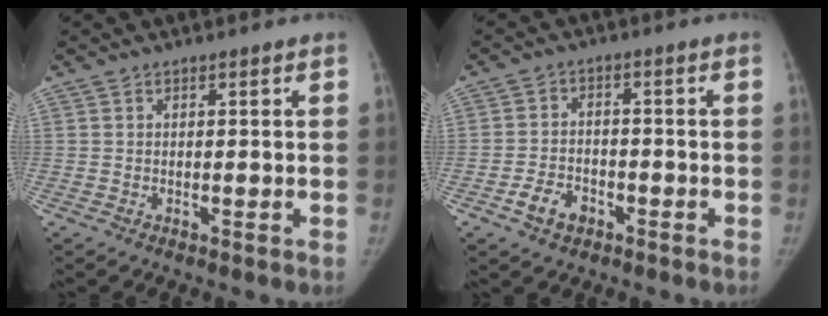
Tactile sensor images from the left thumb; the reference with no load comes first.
{"total": 5.4, "force": [-2.9, 3.7, 2.7], "torque": [-0.039, 0.020, -0.049]}